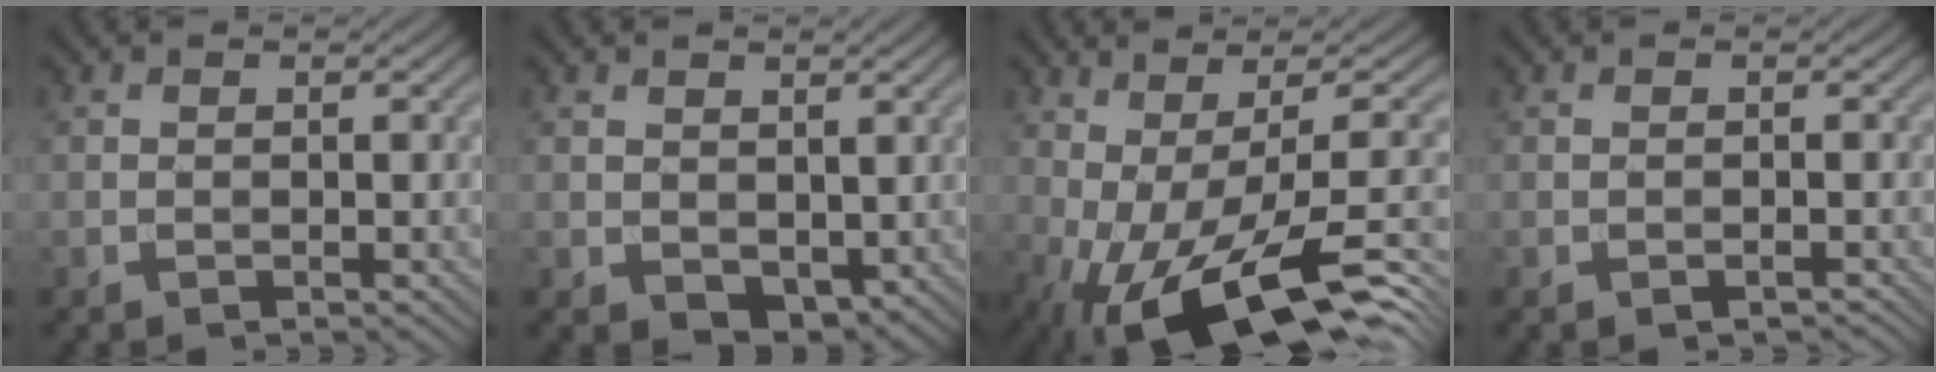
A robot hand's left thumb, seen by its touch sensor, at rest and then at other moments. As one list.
[{"total": 2.9, "force": [0.7, 2.0, 2.0], "torque": [-0.040, -0.010, 0.018]}, {"total": 15.2, "force": [-5.1, 5.3, 13.4], "torque": [-0.225, -0.013, -0.068]}, {"total": 0.8, "force": [-0.5, 0.3, 0.5], "torque": [-0.006, -0.001, -0.007]}]